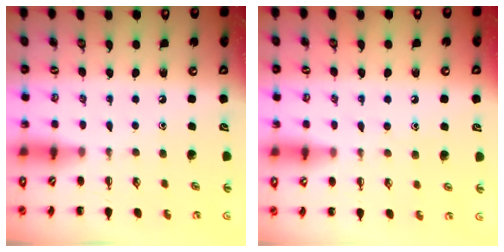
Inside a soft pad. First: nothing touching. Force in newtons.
{"total": 8.3, "press": 8.2, "slide": 1.4}